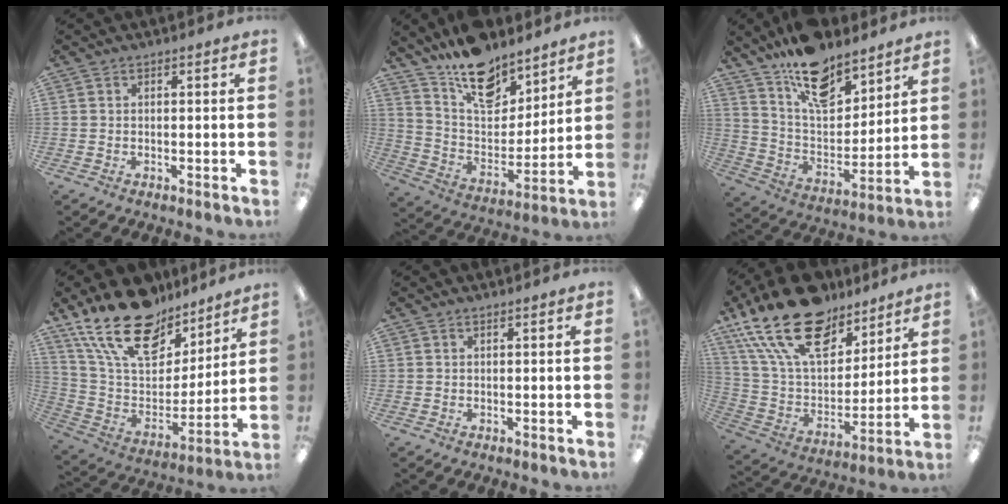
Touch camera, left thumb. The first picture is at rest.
{"total": 16.7, "force": [12.9, 8.1, 6.8], "torque": [-0.117, -0.090, 0.235]}
{"total": 16.2, "force": [12.5, 7.2, 7.3], "torque": [-0.131, -0.080, 0.225]}
{"total": 21.5, "force": [15.8, 10.4, 10.2], "torque": [-0.195, -0.102, 0.290]}
{"total": 0.0}
{"total": 24.9, "force": [16.0, 12.9, 14.0], "torque": [-0.284, -0.091, 0.285]}